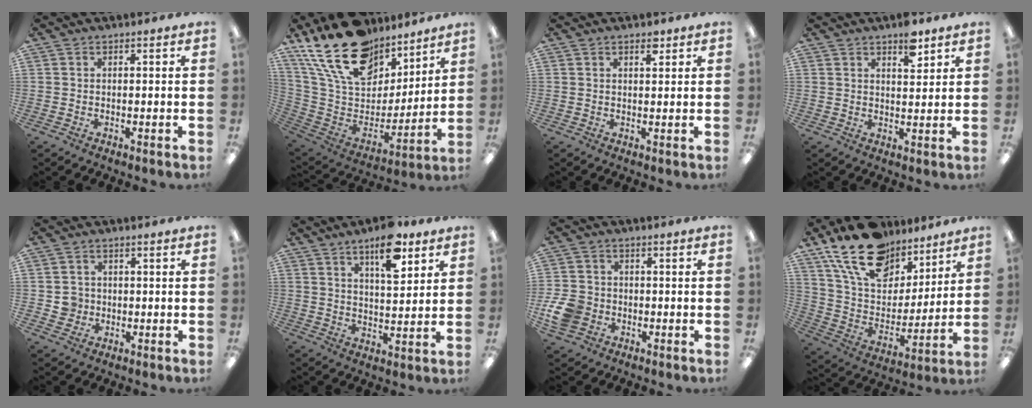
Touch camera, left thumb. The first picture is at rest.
{"total": 23.5, "force": [16.1, 12.8, 11.5], "torque": [-0.217, -0.093, 0.299]}
{"total": 2.4, "force": [1.8, 0.9, 1.3], "torque": [-0.012, -0.007, 0.029]}
{"total": 6.5, "force": [4.4, 2.8, 3.9], "torque": [-0.039, -0.026, 0.070]}
{"total": 3.5, "force": [-0.1, 3.5, 0.4], "torque": [-0.005, 0.003, -0.004]}
{"total": 11.4, "force": [7.3, 4.3, 7.6], "torque": [-0.108, -0.036, 0.120]}
{"total": 7.8, "force": [-2.2, 6.5, 3.7], "torque": [-0.086, 0.015, -0.041]}
{"total": 20.0, "force": [14.1, 11.0, 9.0], "torque": [-0.172, -0.077, 0.259]}